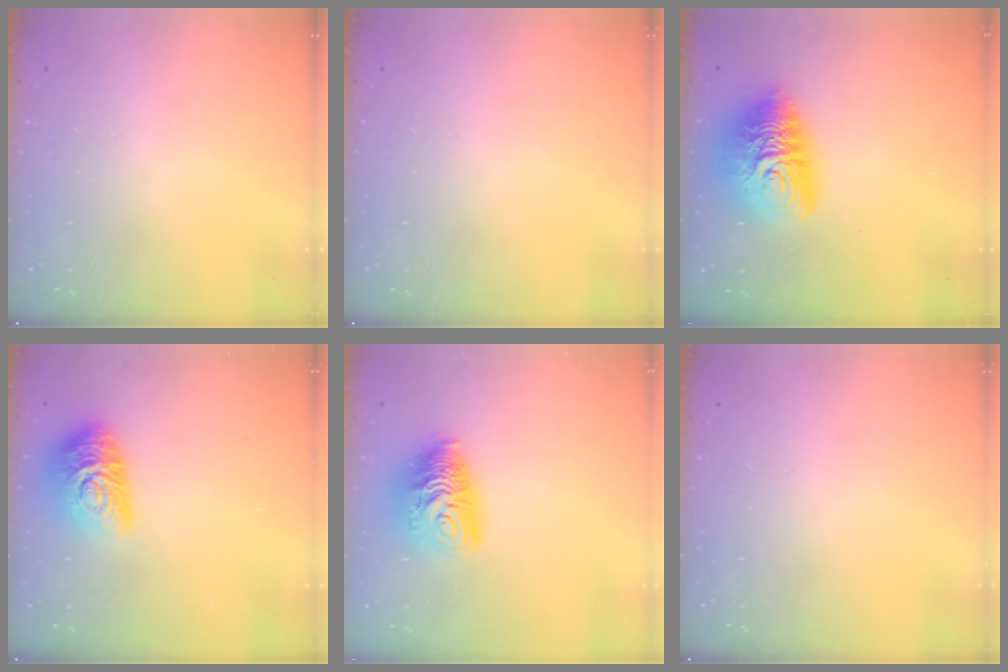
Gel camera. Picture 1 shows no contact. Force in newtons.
{"total": 0.0}
{"total": 14.7, "press": 14.6, "slide": 1.3}
{"total": 14.2, "press": 14.2, "slide": 0.8}
{"total": 12.6, "press": 12.6, "slide": 1.3}
{"total": 0.0}